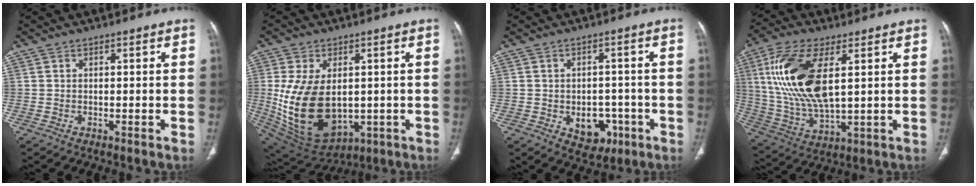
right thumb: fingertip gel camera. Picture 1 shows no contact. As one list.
[{"total": 18.4, "force": [-0.7, 11.5, 14.3], "torque": [-0.260, -0.013, 0.024]}, {"total": 7.5, "force": [-2.5, 5.5, 4.4], "torque": [-0.028, 0.018, -0.021]}, {"total": 18.4, "force": [4.3, 8.1, 16.0], "torque": [-0.335, -0.015, 0.089]}]